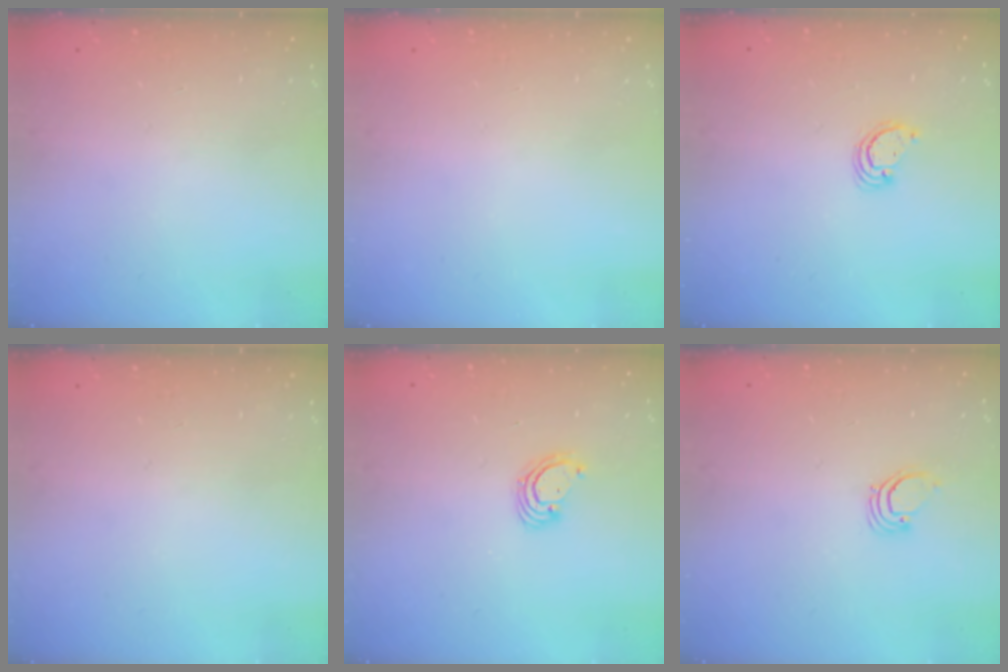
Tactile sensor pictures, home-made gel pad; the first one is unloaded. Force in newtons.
{"total": 0.0}
{"total": 2.6, "press": 2.6, "slide": 0.3}
{"total": 0.0}
{"total": 3.5, "press": 3.5, "slide": 0.2}
{"total": 1.9, "press": 1.9, "slide": 0.1}